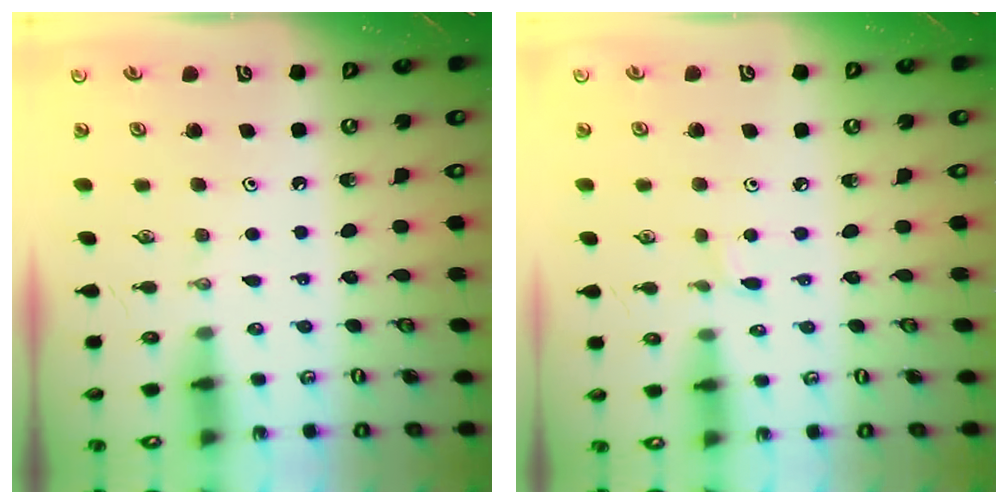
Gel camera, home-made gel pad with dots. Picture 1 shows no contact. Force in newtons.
{"total": 1.9, "press": 1.9, "slide": 0.2}